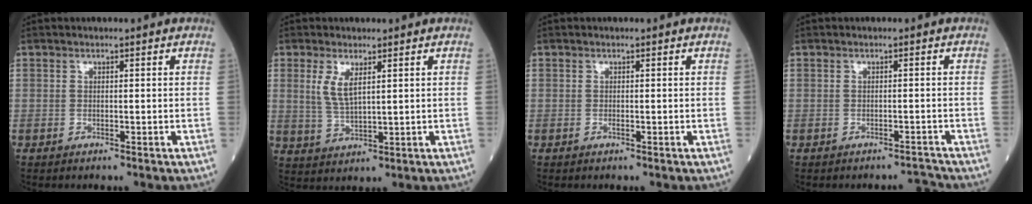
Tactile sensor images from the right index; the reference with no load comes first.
{"total": 4.5, "force": [1.8, 1.2, 3.9], "torque": [-0.088, -0.004, 0.043]}
{"total": 0.0}
{"total": 1.3, "force": [-1.3, -0.1, -0.3], "torque": [0.009, -0.006, -0.014]}